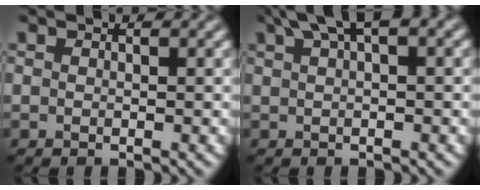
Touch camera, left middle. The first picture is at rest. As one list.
[{"total": 3.7, "force": [2.2, 1.0, 2.9], "torque": [-0.045, 0.016, 0.038]}]